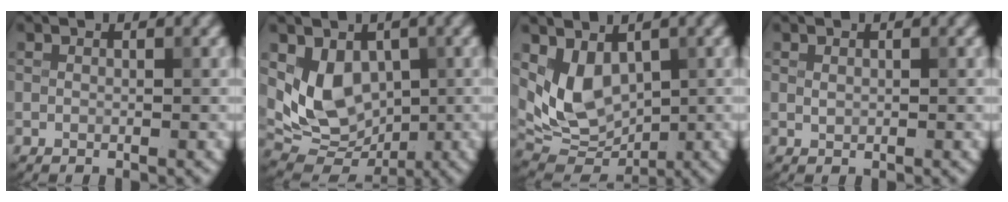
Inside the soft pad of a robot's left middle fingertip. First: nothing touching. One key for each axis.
{"total": 6.3, "fx": 1.1, "fy": 4.8, "fz": 3.9, "tx": -0.070, "ty": -0.019, "tz": 0.028}
{"total": 6.0, "fx": 1.6, "fy": 4.0, "fz": 4.1, "tx": -0.079, "ty": -0.020, "tz": 0.038}
{"total": 0.5, "fx": 0.2, "fy": 0.4, "fz": 0.3, "tx": -0.006, "ty": 0.001, "tz": 0.005}